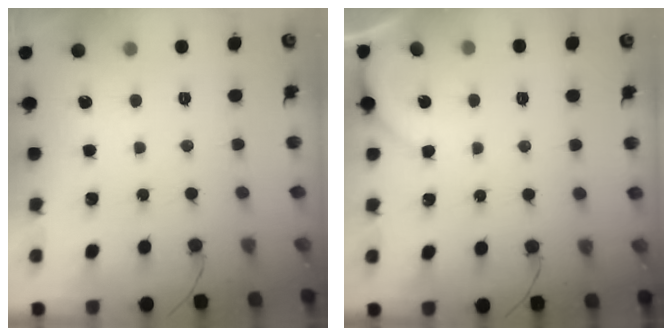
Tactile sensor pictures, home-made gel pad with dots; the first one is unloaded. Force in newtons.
{"total": 1.6, "press": 1.6, "slide": 0.2}